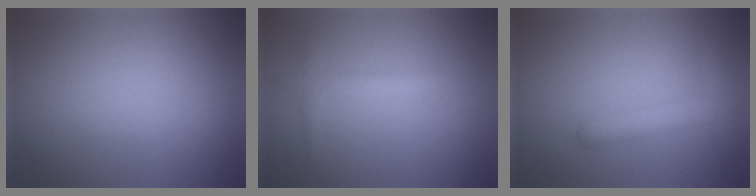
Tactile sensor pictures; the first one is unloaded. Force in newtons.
{"total": 1.3, "press": 1.3, "slide": 0.0}
{"total": 2.5, "press": 2.5, "slide": 0.0}